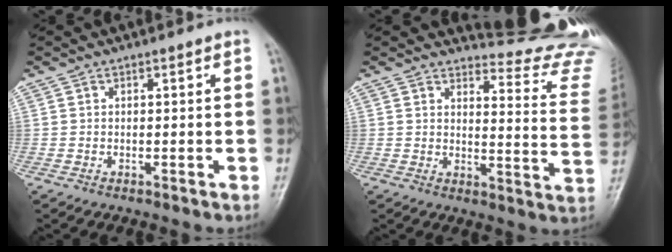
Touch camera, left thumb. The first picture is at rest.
{"total": 17.1, "force": [17.1, 1.2, 0.5], "torque": [0.037, -0.209, 0.166]}